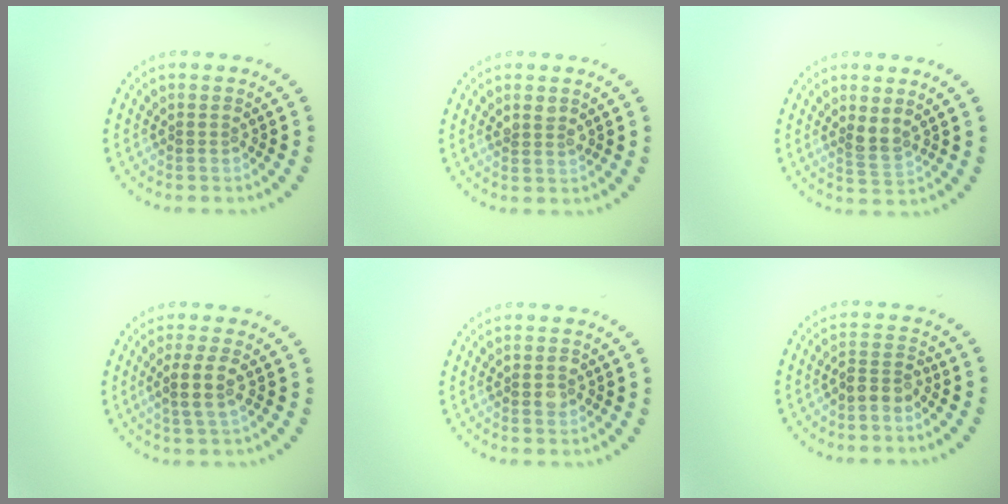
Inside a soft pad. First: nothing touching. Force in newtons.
{"total": 1.1, "press": 1.0, "slide": 0.4}
{"total": 1.9, "press": 1.5, "slide": 1.0}
{"total": 2.6, "press": 2.2, "slide": 1.4}
{"total": 1.1, "press": 1.1, "slide": 0.1}
{"total": 2.1, "press": 1.7, "slide": 1.2}